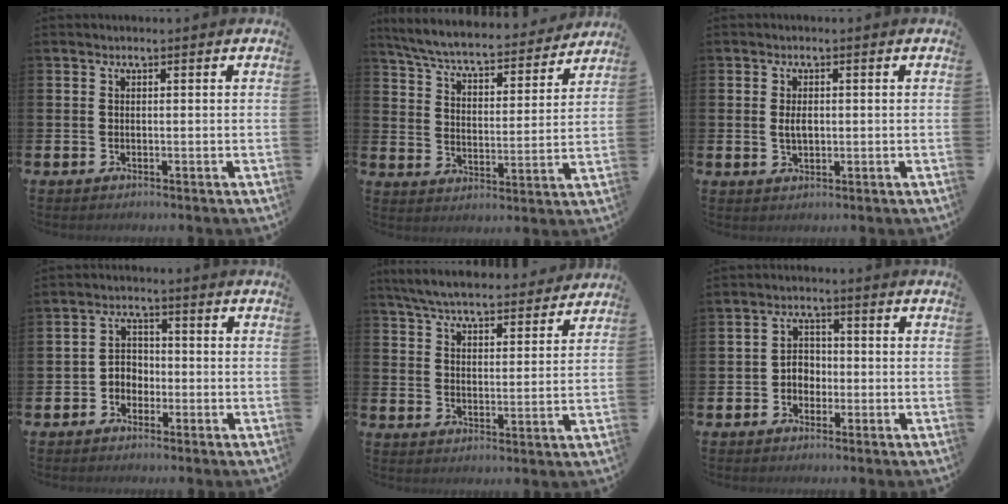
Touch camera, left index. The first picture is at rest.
{"total": 6.5, "force": [6.0, 0.9, 2.1], "torque": [-0.073, -0.046, 0.101]}
{"total": 2.3, "force": [0.2, 1.3, 1.8], "torque": [-0.028, 0.003, -0.001]}
{"total": 2.8, "force": [-1.6, 2.1, 0.8], "torque": [-0.020, 0.006, -0.039]}
{"total": 6.6, "force": [6.4, 0.9, 1.5], "torque": [-0.052, -0.040, 0.113]}
{"total": 3.0, "force": [-1.0, 2.4, 1.4], "torque": [-0.022, 0.005, -0.026]}